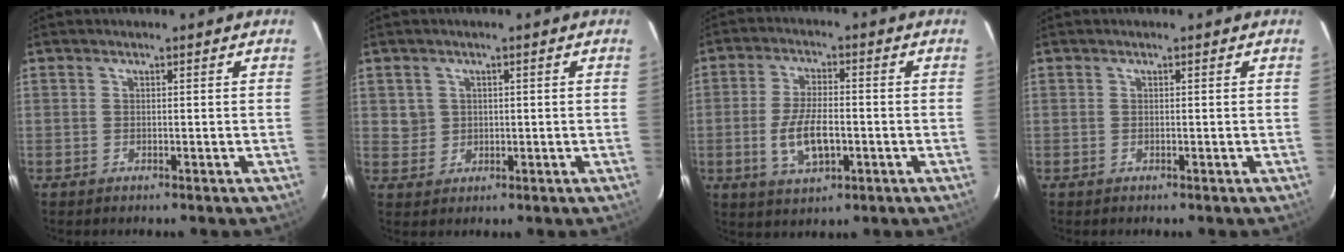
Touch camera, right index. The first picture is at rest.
{"total": 3.1, "force": [0.7, 3.0, 0.3], "torque": [-0.001, 0.010, 0.015]}
{"total": 8.8, "force": [-2.2, 3.8, 7.6], "torque": [-0.154, -0.007, -0.035]}
{"total": 0.0}